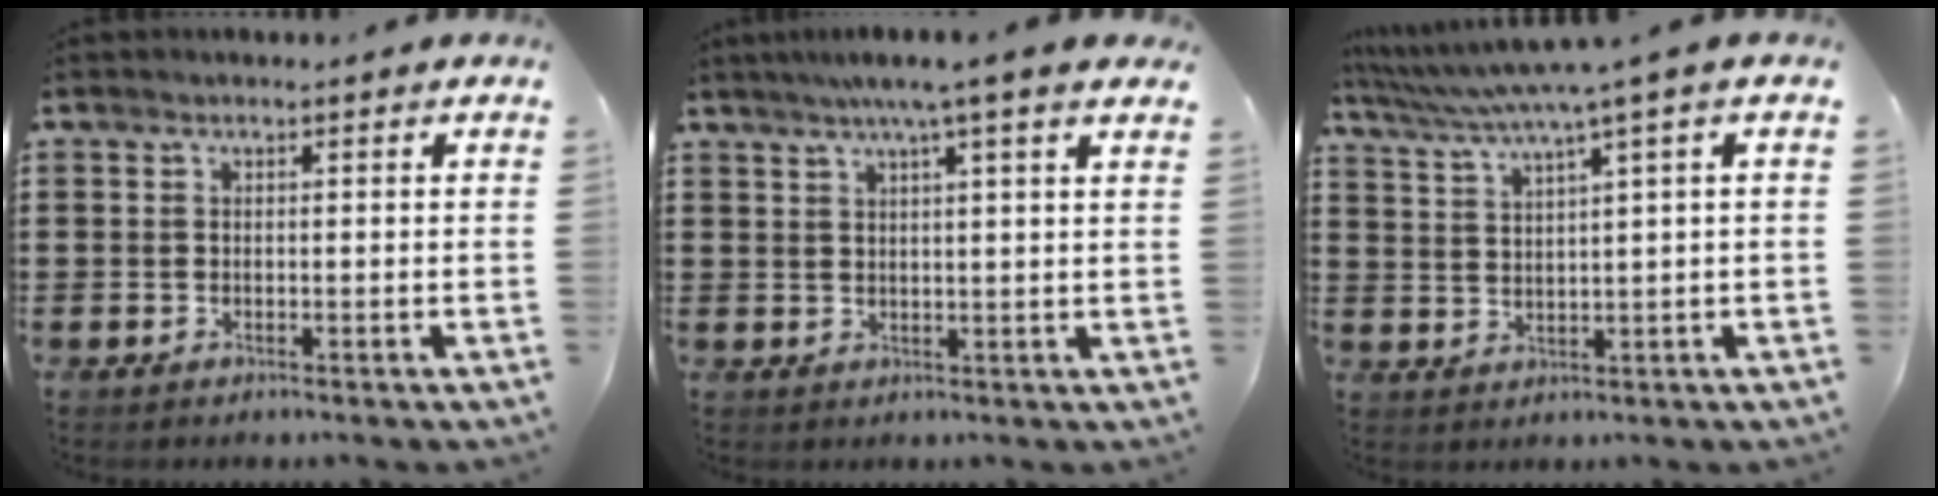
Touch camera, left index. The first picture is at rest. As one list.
[{"total": 4.8, "force": [3.3, -0.5, 3.4], "torque": [-0.075, -0.001, 0.057]}, {"total": 4.7, "force": [3.0, -0.6, 3.5], "torque": [-0.079, -0.021, 0.047]}]